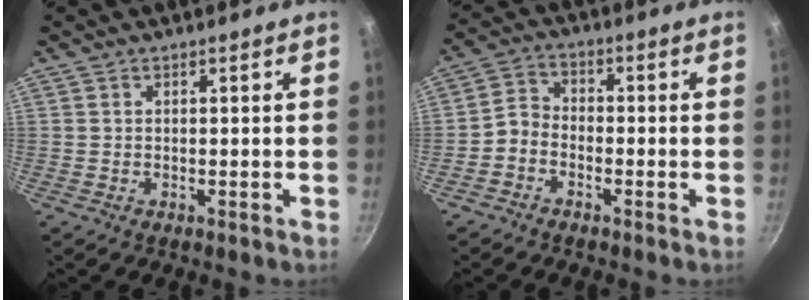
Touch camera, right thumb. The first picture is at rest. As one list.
[{"total": 4.1, "force": [-2.3, 2.9, 1.8], "torque": [-0.027, 0.037, -0.057]}]